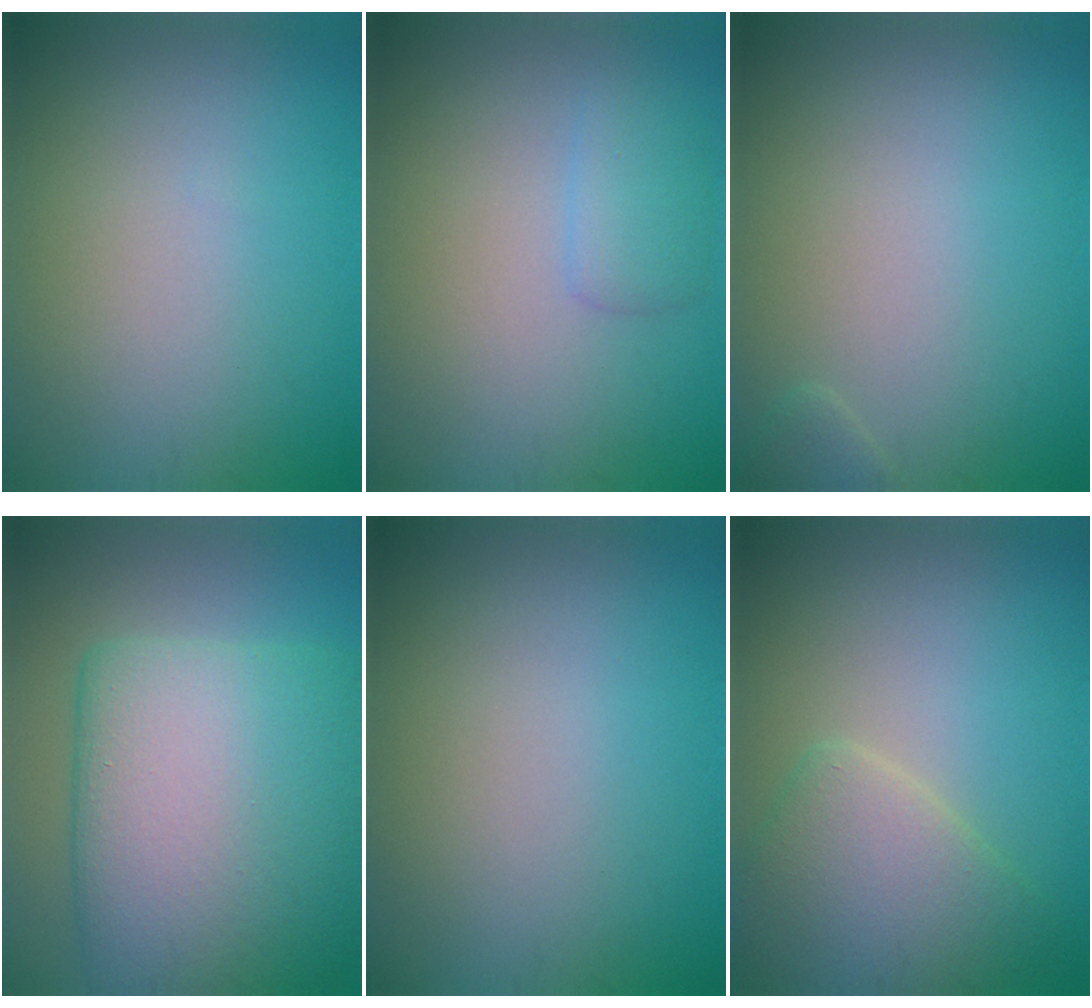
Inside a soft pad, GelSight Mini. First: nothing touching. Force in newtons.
{"total": 1.9, "press": 1.9, "slide": 0.1}
{"total": 0.8, "press": 0.8, "slide": 0.1}
{"total": 13.8, "press": 13.8, "slide": 0.9}
{"total": 0.0}
{"total": 4.4, "press": 4.4, "slide": 0.3}